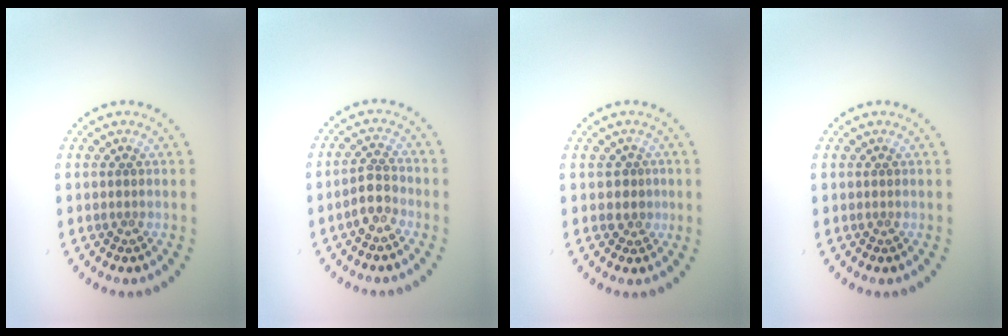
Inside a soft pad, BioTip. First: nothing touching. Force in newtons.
{"total": 2.4, "press": 2.2, "slide": 1.0}
{"total": 1.2, "press": 0.9, "slide": 0.8}
{"total": 0.0}